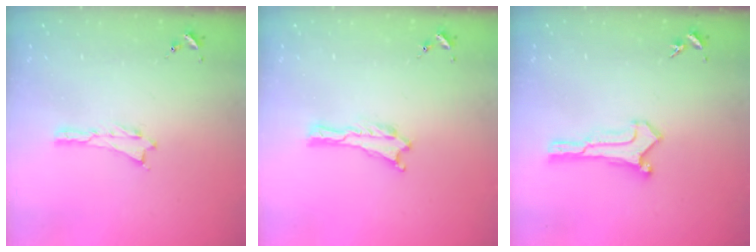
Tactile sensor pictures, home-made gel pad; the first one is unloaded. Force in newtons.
{"total": 0.0}
{"total": 0.6, "press": 0.6, "slide": 0.0}